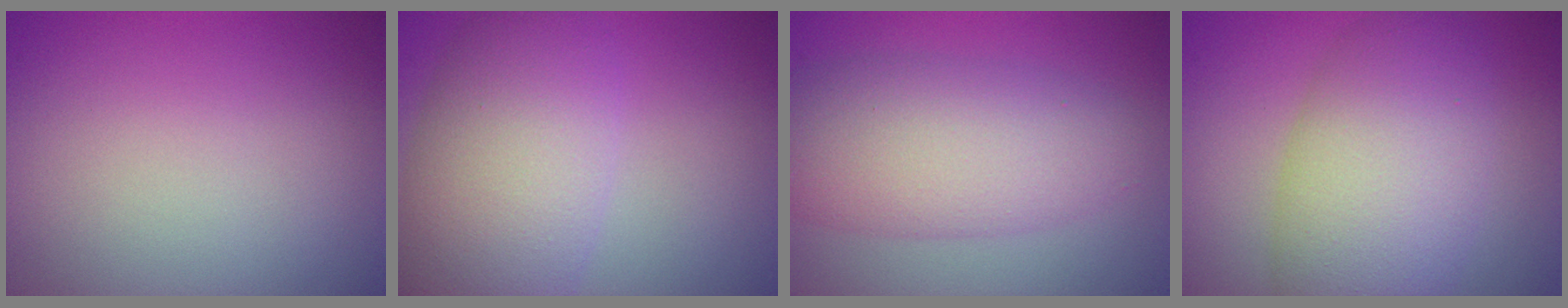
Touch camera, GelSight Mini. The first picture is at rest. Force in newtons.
{"total": 8.2, "press": 8.2, "slide": 0.4}
{"total": 7.2, "press": 7.2, "slide": 0.1}
{"total": 8.9, "press": 8.9, "slide": 0.4}